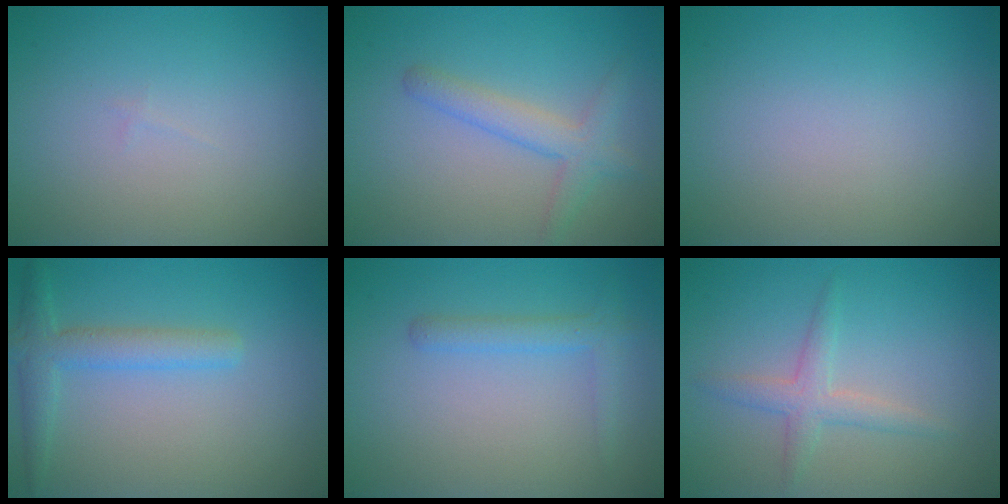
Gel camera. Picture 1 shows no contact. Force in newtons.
{"total": 2.9, "press": 2.8, "slide": 0.2}
{"total": 0.0}
{"total": 3.0, "press": 3.0, "slide": 0.1}
{"total": 1.9, "press": 1.9, "slide": 0.1}
{"total": 2.3, "press": 2.3, "slide": 0.1}